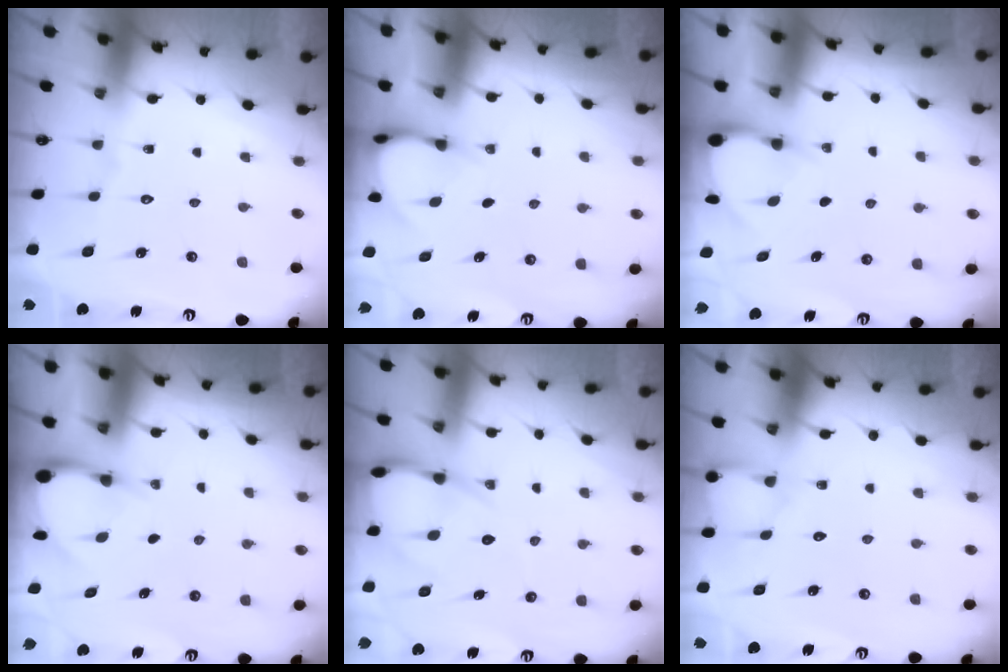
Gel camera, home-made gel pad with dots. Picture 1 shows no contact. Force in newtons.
{"total": 3.9, "press": 3.9, "slide": 0.3}
{"total": 3.2, "press": 3.2, "slide": 0.3}
{"total": 3.6, "press": 3.6, "slide": 0.3}
{"total": 9.1, "press": 9.1, "slide": 1.0}
{"total": 4.8, "press": 4.8, "slide": 0.5}